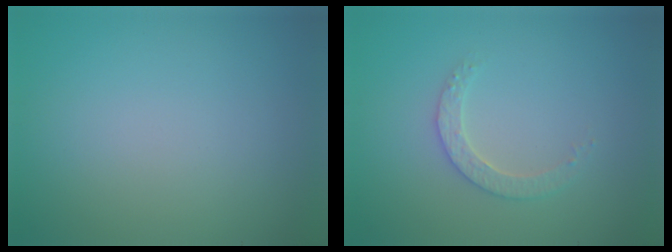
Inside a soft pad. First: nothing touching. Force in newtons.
{"total": 2.2, "press": 2.2, "slide": 0.6}